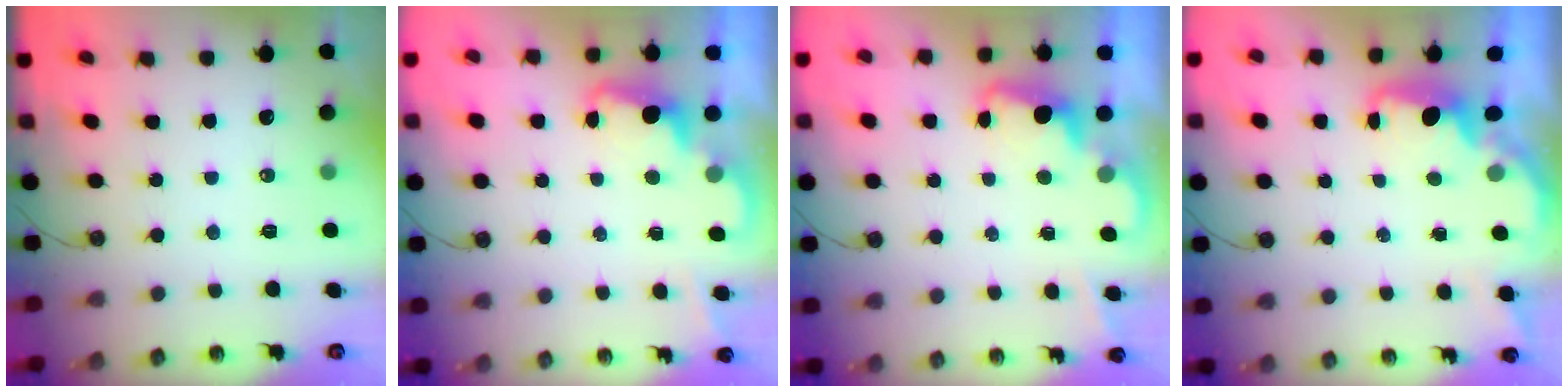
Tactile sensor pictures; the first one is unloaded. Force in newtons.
{"total": 2.3, "press": 2.3, "slide": 0.5}
{"total": 2.4, "press": 2.4, "slide": 0.5}
{"total": 1.6, "press": 1.4, "slide": 0.7}